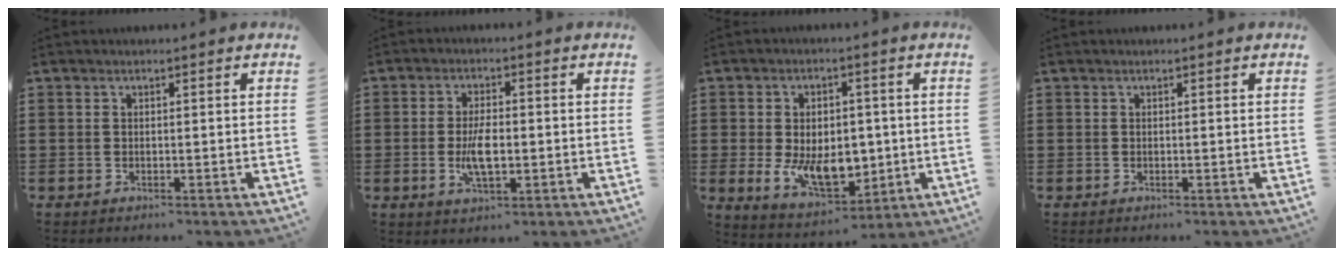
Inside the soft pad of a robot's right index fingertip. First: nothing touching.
{"total": 5.4, "force": [-0.8, 2.2, 4.9], "torque": [-0.107, -0.006, -0.018]}
{"total": 8.9, "force": [-1.3, 6.0, 6.5], "torque": [-0.112, 0.003, -0.022]}
{"total": 0.0}